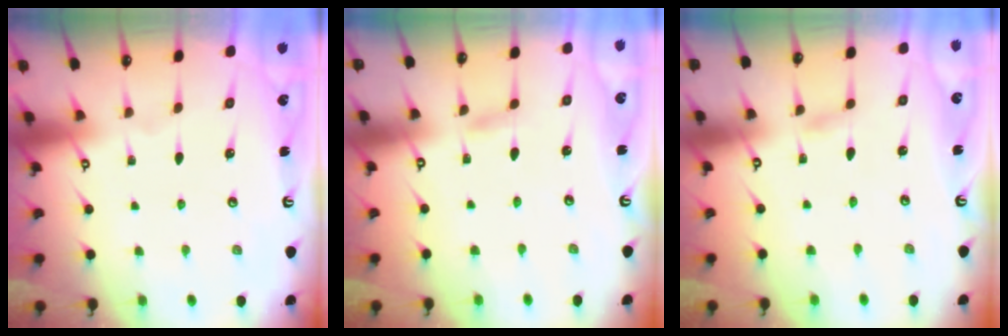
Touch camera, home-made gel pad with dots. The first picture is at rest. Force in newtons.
{"total": 2.4, "press": 2.4, "slide": 0.3}
{"total": 1.9, "press": 1.8, "slide": 0.2}